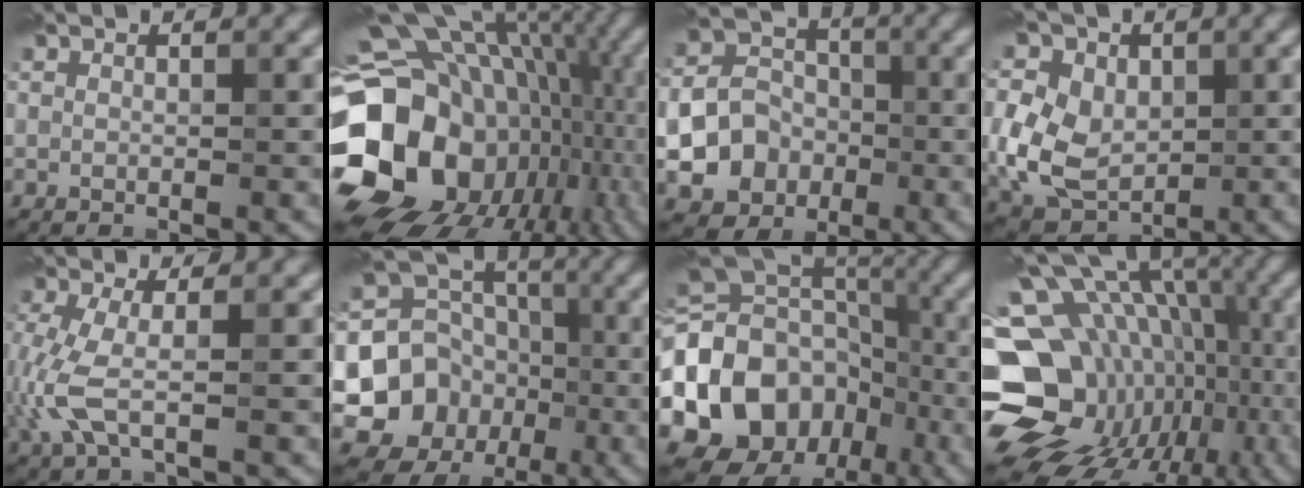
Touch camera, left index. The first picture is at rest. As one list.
[{"total": 20.5, "force": [-2.6, 16.4, 12.1], "torque": [-0.237, -0.017, -0.031]}, {"total": 11.1, "force": [-3.7, 9.8, 3.6], "torque": [-0.064, -0.027, -0.082]}, {"total": 9.3, "force": [1.1, 7.2, 5.9], "torque": [-0.128, 0.016, 0.003]}, {"total": 4.0, "force": [-0.7, 1.2, 3.7], "torque": [-0.111, -0.008, -0.019]}, {"total": 8.8, "force": [-1.8, 7.9, 3.3], "torque": [-0.070, -0.004, -0.036]}, {"total": 18.4, "force": [-5.5, 15.1, 8.9], "torque": [-0.193, 0.004, -0.109]}, {"total": 19.8, "force": [-5.0, 15.7, 11.0], "torque": [-0.175, 0.011, -0.073]}]